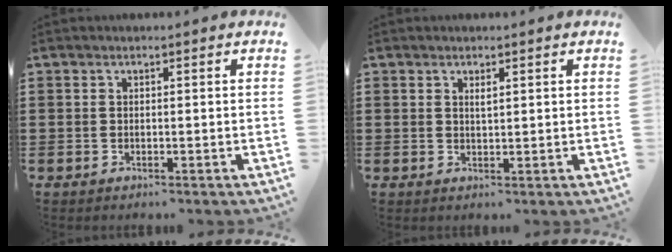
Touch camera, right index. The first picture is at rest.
{"total": 1.1, "force": [0.5, 0.2, 1.0], "torque": [-0.020, 0.001, 0.008]}